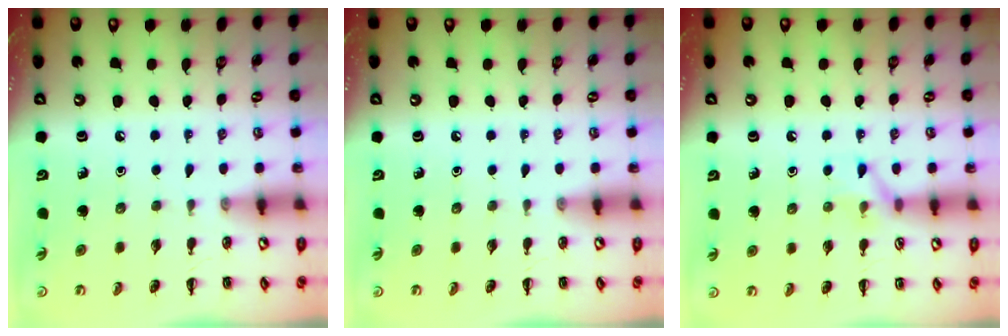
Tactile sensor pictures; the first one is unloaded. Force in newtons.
{"total": 0.0}
{"total": 6.4, "press": 6.3, "slide": 1.0}